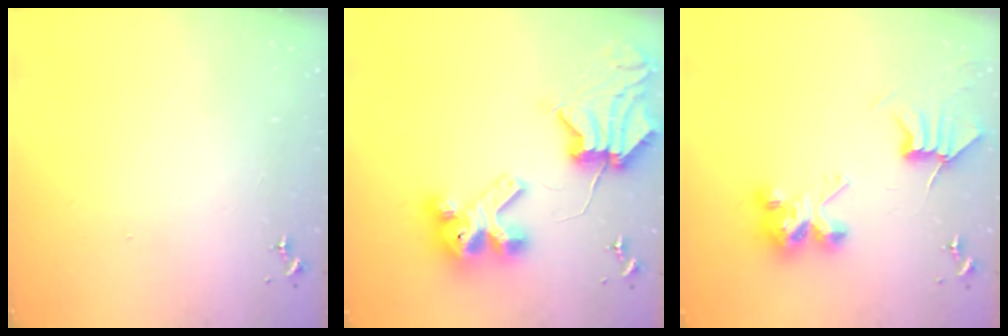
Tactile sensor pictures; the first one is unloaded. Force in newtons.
{"total": 12.4, "press": 12.3, "slide": 1.6}
{"total": 9.7, "press": 9.7, "slide": 0.5}